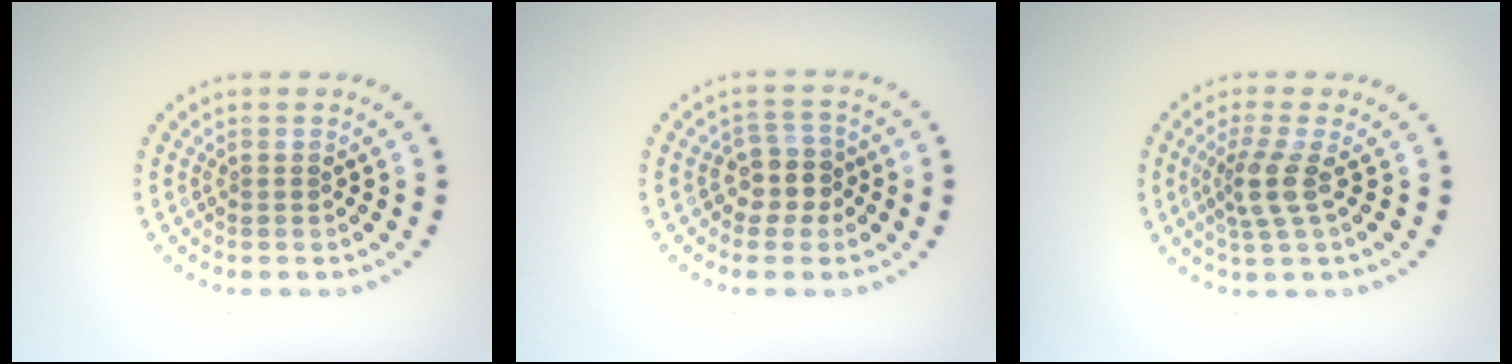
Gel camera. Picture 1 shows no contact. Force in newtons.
{"total": 2.8, "press": 2.4, "slide": 1.6}
{"total": 2.7, "press": 2.0, "slide": 1.8}